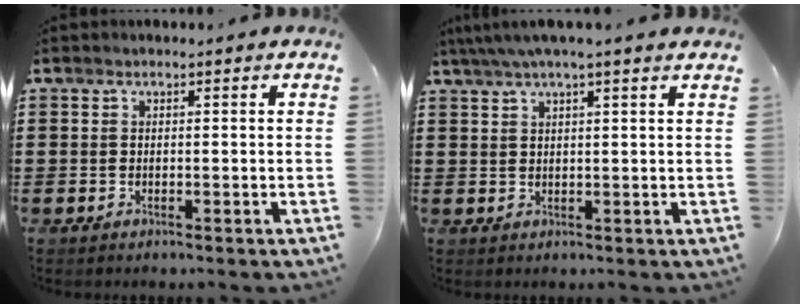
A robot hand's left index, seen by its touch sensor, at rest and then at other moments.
{"total": 3.2, "force": [2.4, 0.0, 2.2], "torque": [-0.048, 0.003, 0.043]}